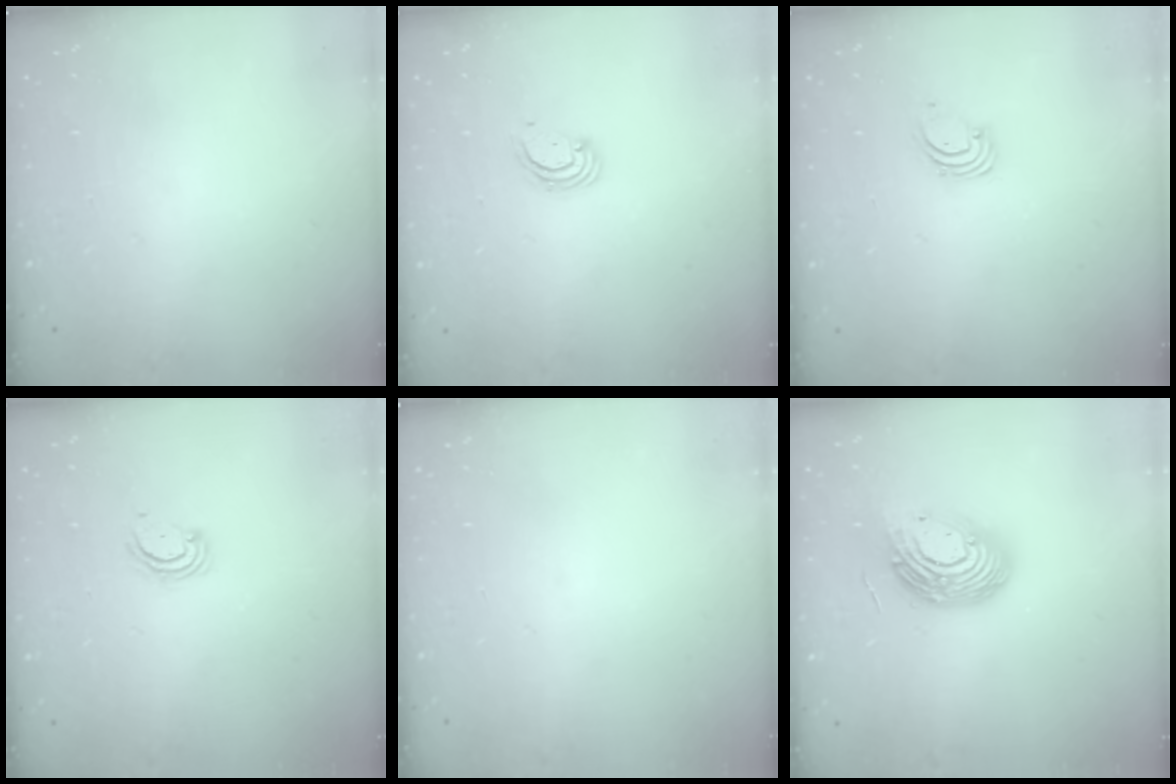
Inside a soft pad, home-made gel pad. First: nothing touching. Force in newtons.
{"total": 2.8, "press": 2.8, "slide": 0.2}
{"total": 1.6, "press": 1.6, "slide": 0.1}
{"total": 2.9, "press": 2.9, "slide": 0.3}
{"total": 0.0}
{"total": 14.7, "press": 14.7, "slide": 1.0}